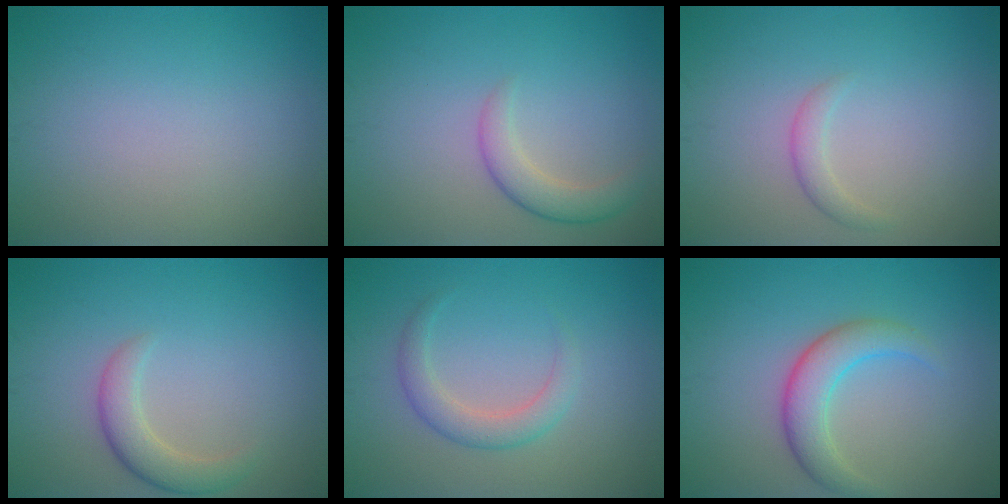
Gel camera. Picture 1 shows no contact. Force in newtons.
{"total": 2.6, "press": 2.6, "slide": 0.1}
{"total": 1.3, "press": 1.3, "slide": 0.1}
{"total": 2.9, "press": 2.9, "slide": 0.2}
{"total": 2.5, "press": 2.5, "slide": 0.2}
{"total": 3.9, "press": 3.9, "slide": 0.1}